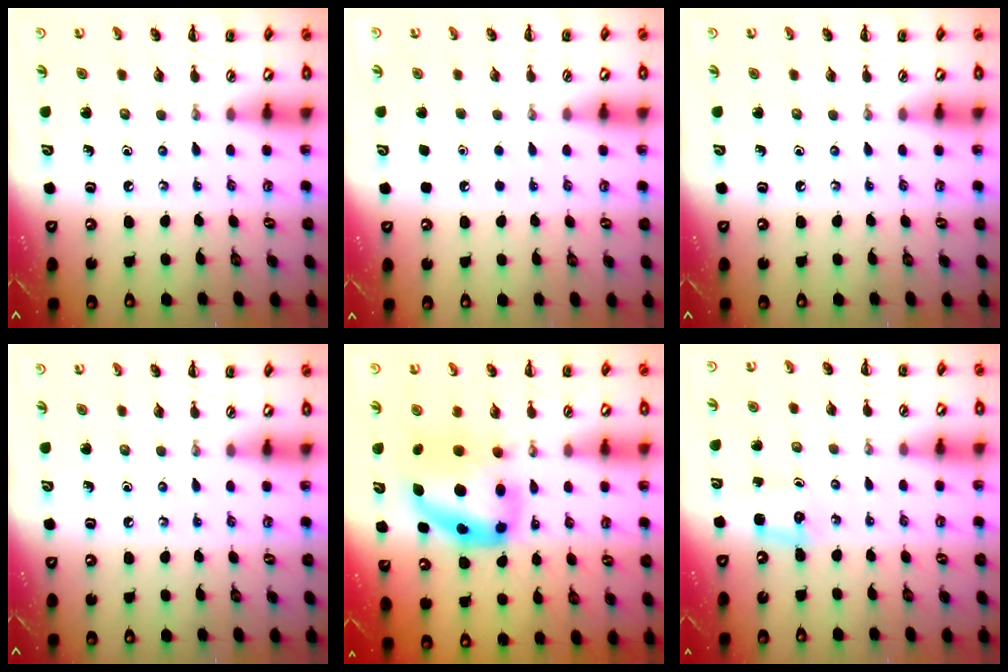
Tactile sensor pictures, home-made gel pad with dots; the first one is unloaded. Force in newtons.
{"total": 1.8, "press": 1.8, "slide": 0.1}
{"total": 0.0}
{"total": 0.0}
{"total": 11.3, "press": 11.0, "slide": 2.8}
{"total": 2.6, "press": 2.5, "slide": 0.7}